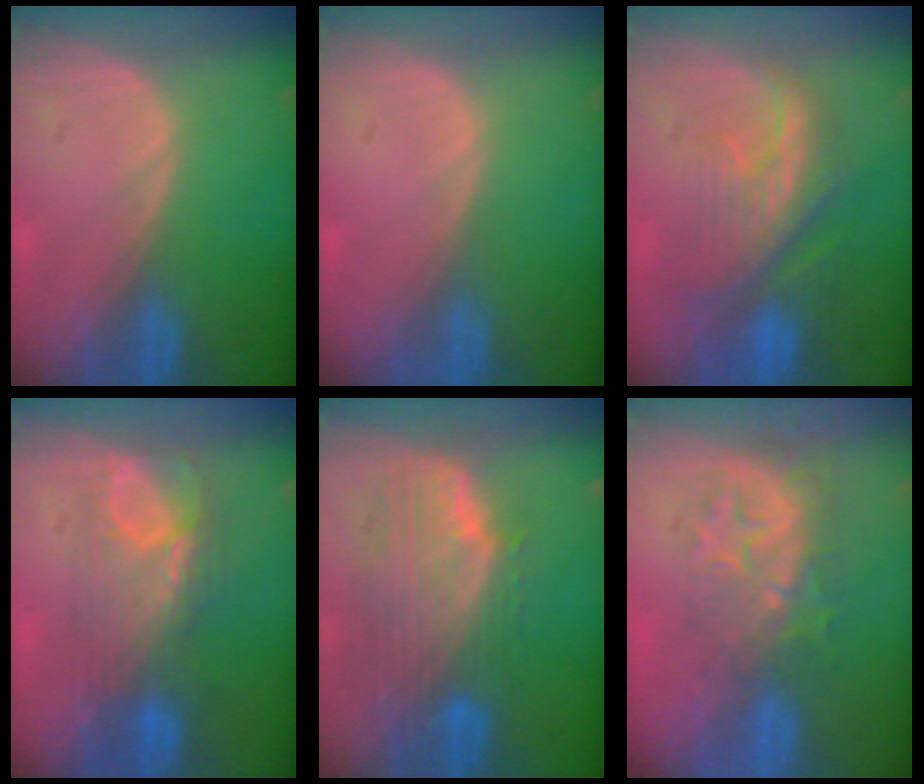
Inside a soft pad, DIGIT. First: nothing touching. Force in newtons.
{"total": 0.0}
{"total": 9.7, "press": 8.9, "slide": 3.8}
{"total": 7.7, "press": 7.4, "slide": 2.2}
{"total": 10.0, "press": 8.9, "slide": 4.5}
{"total": 9.0, "press": 8.0, "slide": 4.2}